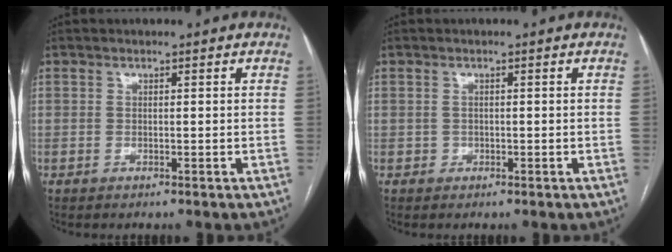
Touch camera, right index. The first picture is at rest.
{"total": 0.6, "force": [-0.2, 0.6, 0.1], "torque": [-0.001, 0.003, -0.002]}